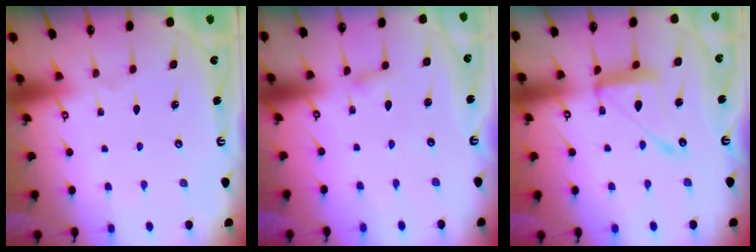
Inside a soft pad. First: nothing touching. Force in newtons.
{"total": 2.0, "press": 2.0, "slide": 0.2}
{"total": 13.1, "press": 13.0, "slide": 1.3}